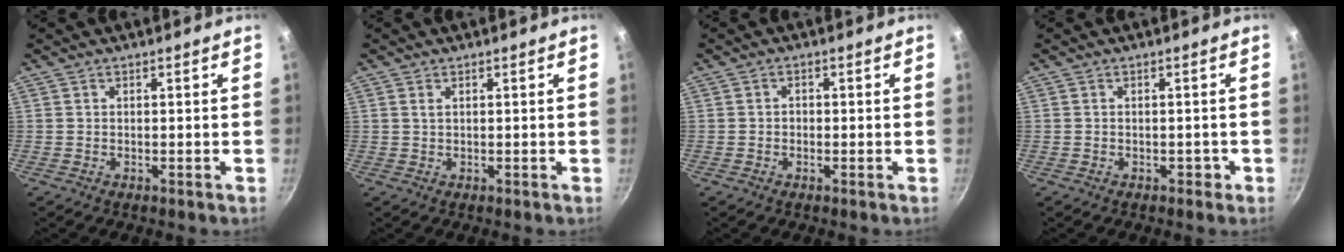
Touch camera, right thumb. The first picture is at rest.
{"total": 0.9, "force": [0.4, 0.4, 0.7], "torque": [-0.013, 0.002, 0.007]}
{"total": 1.2, "force": [-0.3, 1.1, 0.5], "torque": [-0.008, 0.004, -0.005]}
{"total": 1.1, "force": [-0.5, 0.9, 0.4], "torque": [0.006, 0.009, -0.002]}